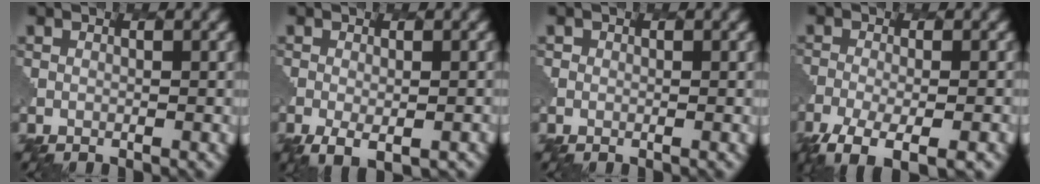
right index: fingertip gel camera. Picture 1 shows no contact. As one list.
[{"total": 3.1, "force": [-1.4, 1.2, 2.5], "torque": [-0.044, -0.007, -0.018]}, {"total": 0.5, "force": [-0.1, 0.5, 0.1], "torque": [0.000, -0.001, -0.001]}, {"total": 6.7, "force": [-4.4, 1.9, 4.7], "torque": [-0.084, -0.013, -0.077]}]